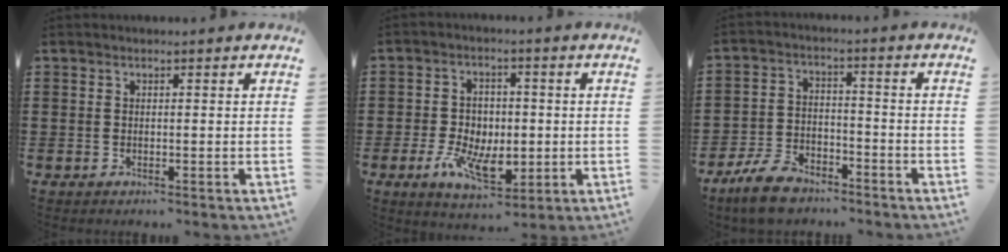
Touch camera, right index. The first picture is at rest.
{"total": 7.4, "force": [-2.0, 4.8, 5.3], "torque": [-0.115, 0.009, -0.038]}
{"total": 7.1, "force": [-5.8, 2.9, 2.9], "torque": [-0.070, 0.018, -0.114]}